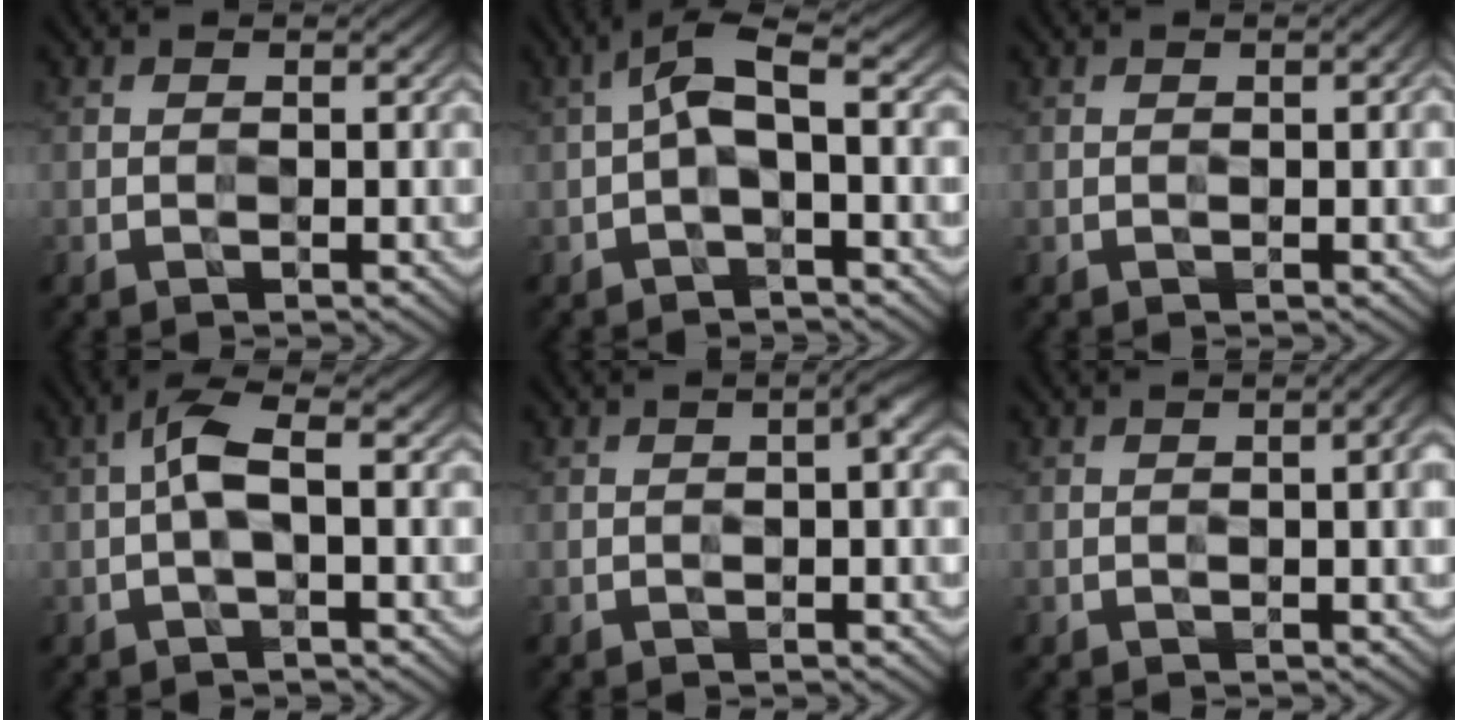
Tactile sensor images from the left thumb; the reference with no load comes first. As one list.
[{"total": 4.6, "force": [-0.1, 1.4, 4.4], "torque": [-0.092, 0.018, -0.015]}, {"total": 1.4, "force": [0.2, 0.2, 1.3], "torque": [-0.021, 0.002, 0.003]}, {"total": 3.9, "force": [0.1, 1.0, 3.8], "torque": [-0.083, 0.015, -0.007]}, {"total": 1.8, "force": [0.4, 0.1, 1.7], "torque": [-0.030, 0.005, 0.005]}, {"total": 3.5, "force": [0.3, 0.8, 3.4], "torque": [-0.046, 0.005, 0.004]}]